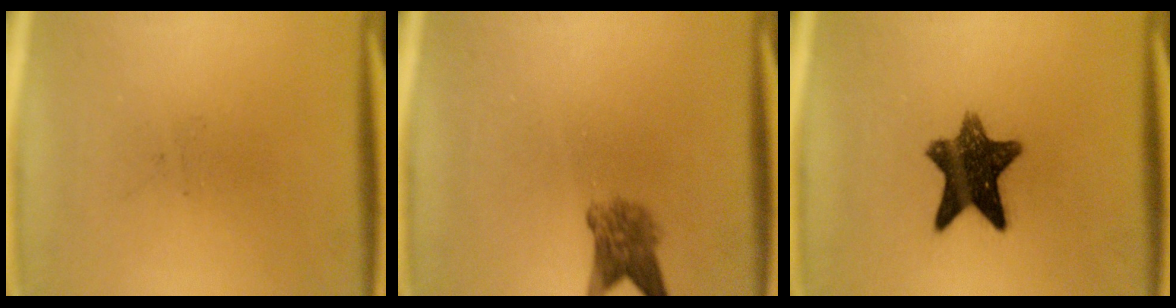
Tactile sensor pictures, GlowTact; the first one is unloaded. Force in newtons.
{"total": 4.1}
{"total": 10.9}